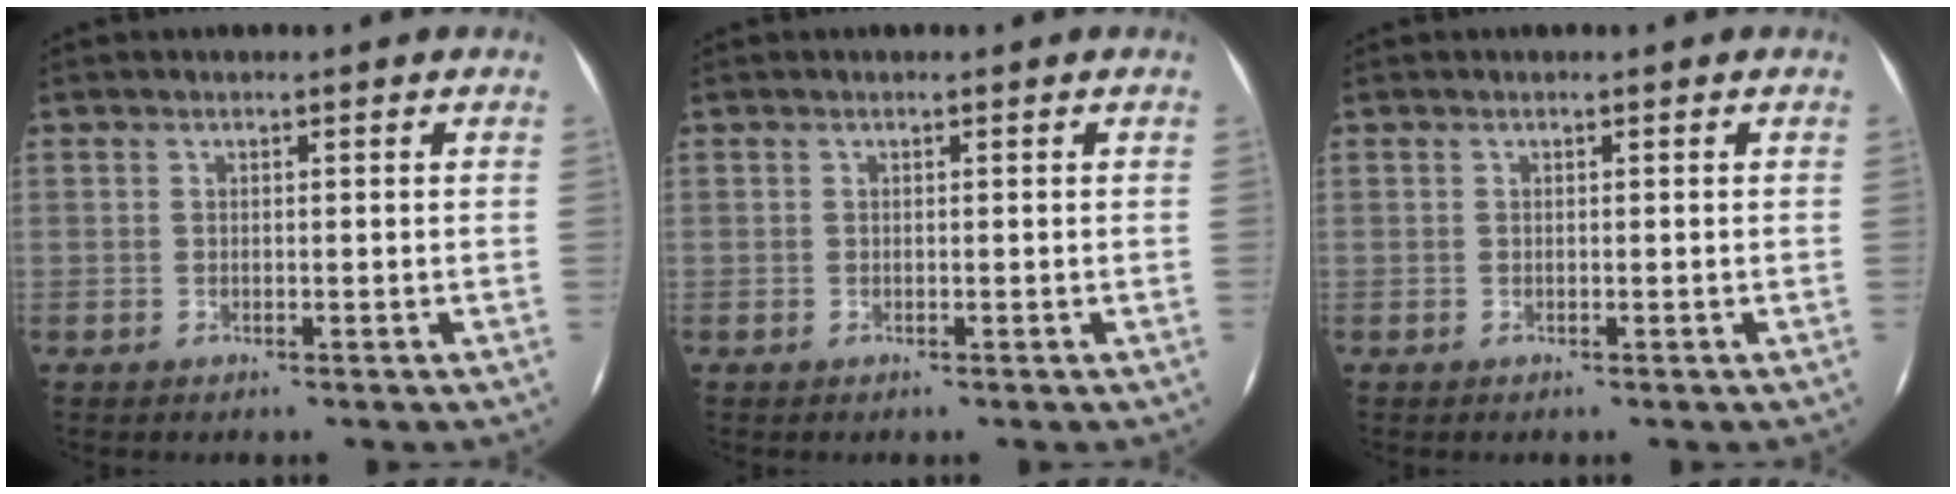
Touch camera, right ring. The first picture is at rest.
{"total": 0.0}
{"total": 0.0}